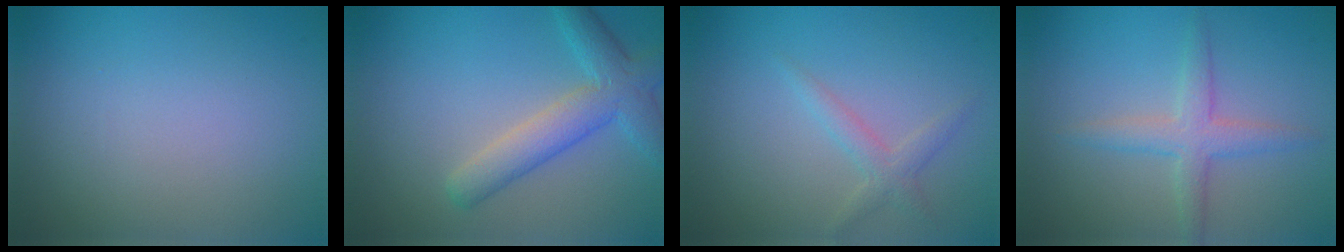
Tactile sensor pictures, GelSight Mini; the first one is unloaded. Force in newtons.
{"total": 4.6, "press": 4.6, "slide": 0.2}
{"total": 1.7, "press": 1.6, "slide": 0.1}
{"total": 2.9, "press": 2.9, "slide": 0.1}